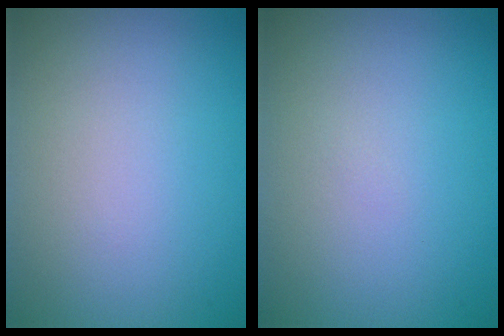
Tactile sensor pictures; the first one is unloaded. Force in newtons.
{"total": 0.0}